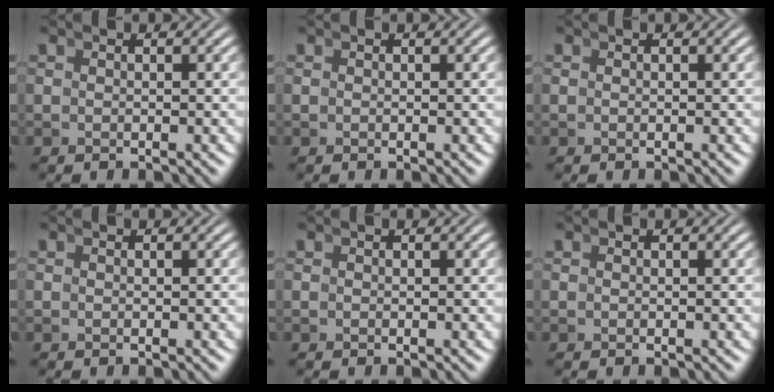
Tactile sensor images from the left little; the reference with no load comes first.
{"total": 0.0}
{"total": 0.0}
{"total": 0.0}
{"total": 0.0}
{"total": 0.0}